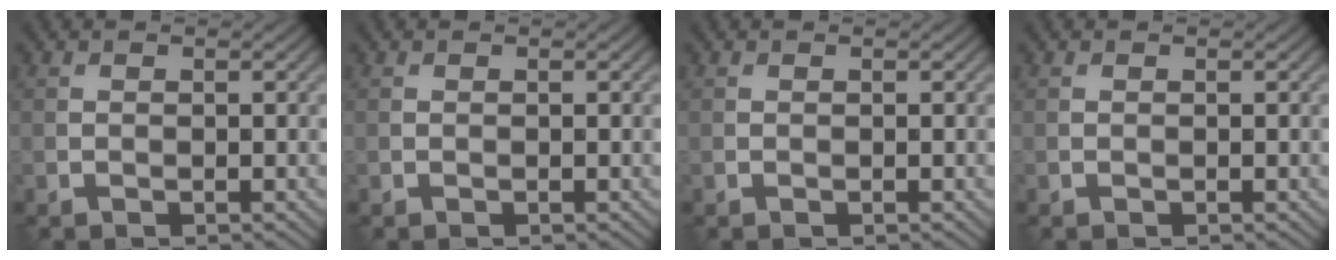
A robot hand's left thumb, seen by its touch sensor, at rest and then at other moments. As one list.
[{"total": 0.0}, {"total": 0.0}, {"total": 0.0}]